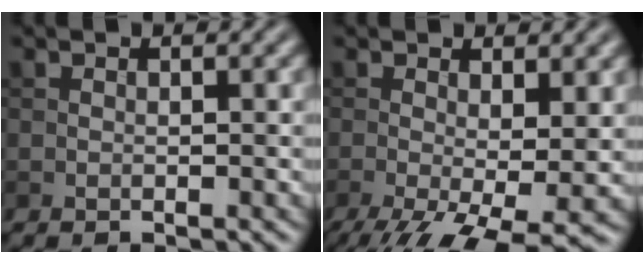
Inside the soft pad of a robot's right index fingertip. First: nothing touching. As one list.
[{"total": 8.9, "force": [-3.3, 3.0, 7.7], "torque": [-0.141, -0.029, -0.047]}]